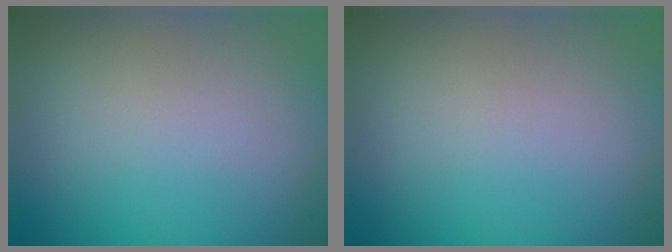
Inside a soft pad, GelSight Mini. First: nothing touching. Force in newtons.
{"total": 0.0}